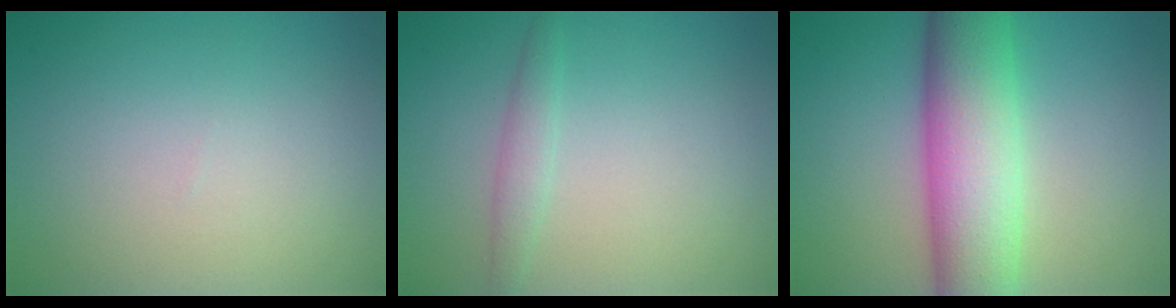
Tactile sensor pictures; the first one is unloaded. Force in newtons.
{"total": 1.3, "press": 1.3, "slide": 0.0}
{"total": 9.4, "press": 9.4, "slide": 0.4}